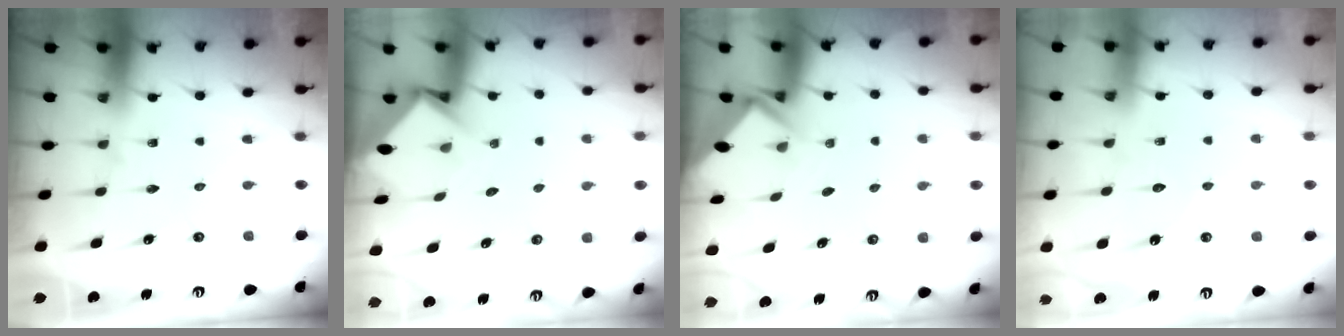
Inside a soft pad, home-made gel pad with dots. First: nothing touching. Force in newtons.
{"total": 3.6, "press": 3.6, "slide": 0.2}
{"total": 2.0, "press": 2.0, "slide": 0.2}
{"total": 4.0, "press": 4.0, "slide": 0.4}